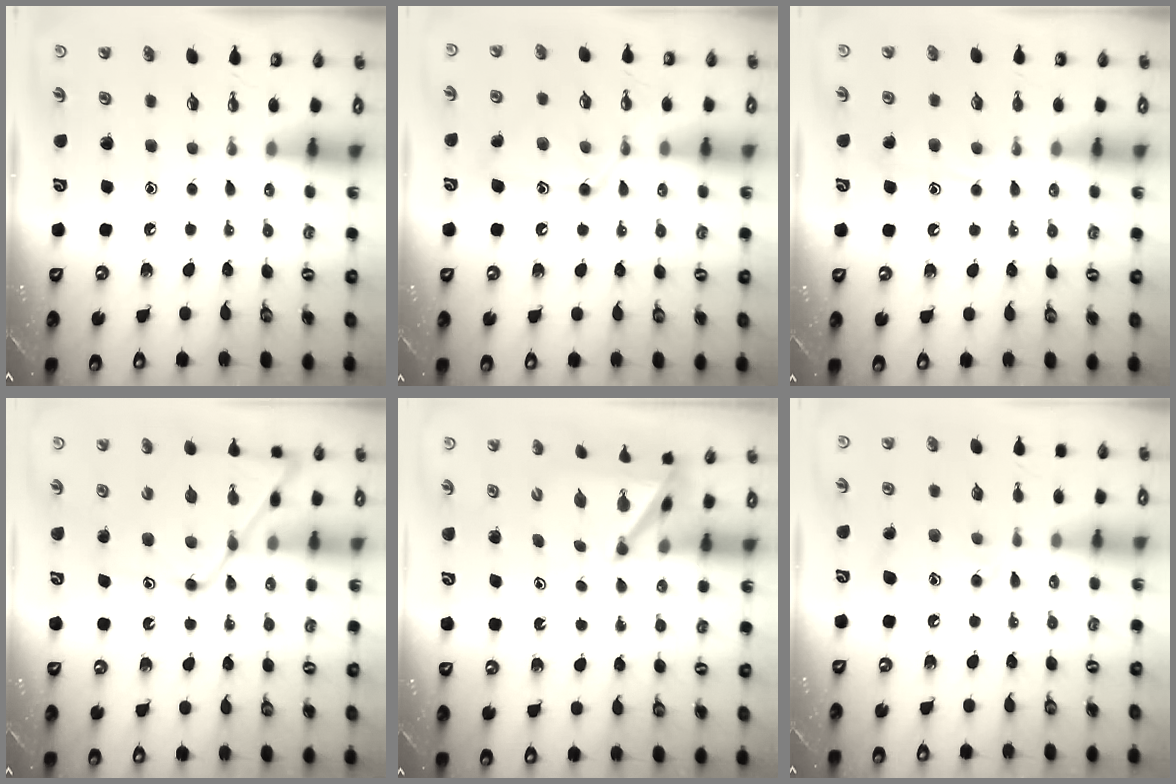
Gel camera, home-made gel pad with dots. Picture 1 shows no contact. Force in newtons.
{"total": 12.9, "press": 12.9, "slide": 1.0}
{"total": 9.9, "press": 9.9, "slide": 0.8}
{"total": 13.1, "press": 13.0, "slide": 1.1}
{"total": 4.7, "press": 4.7, "slide": 0.5}
{"total": 10.3, "press": 10.3, "slide": 0.9}